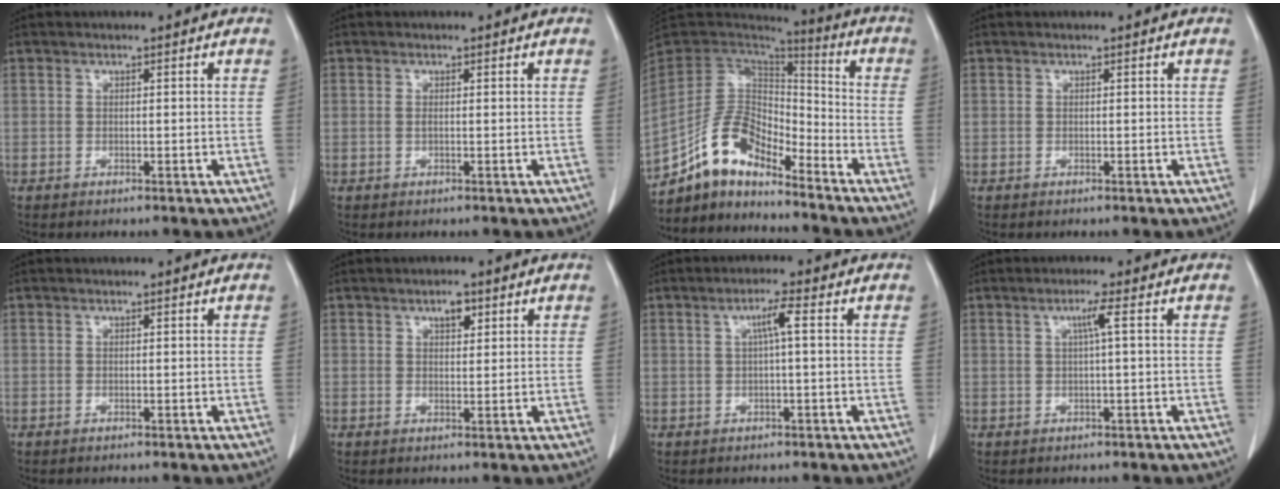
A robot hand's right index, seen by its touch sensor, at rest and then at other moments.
{"total": 0.5, "force": [0.1, 0.1, 0.5], "torque": [-0.015, -0.002, 0.002]}
{"total": 12.4, "force": [-10.1, 4.5, 5.6], "torque": [-0.108, 0.040, -0.191]}
{"total": 0.0}
{"total": 0.0}
{"total": 2.5, "force": [1.4, 1.0, 1.8], "torque": [-0.029, -0.001, 0.023]}
{"total": 3.0, "force": [0.6, 0.0, 2.9], "torque": [-0.054, 0.007, 0.011]}
{"total": 2.3, "force": [0.5, -0.5, 2.2], "torque": [-0.042, 0.002, 0.011]}